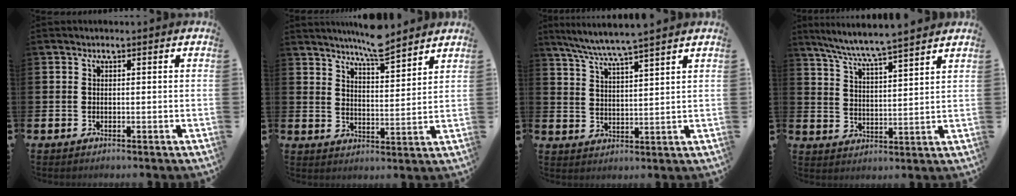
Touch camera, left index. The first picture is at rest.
{"total": 6.6, "force": [6.4, 0.3, 1.4], "torque": [-0.036, -0.039, 0.114]}
{"total": 5.9, "force": [5.6, -0.7, 1.8], "torque": [-0.054, -0.030, 0.098]}
{"total": 6.6, "force": [6.3, -0.4, 1.7], "torque": [-0.057, -0.041, 0.109]}